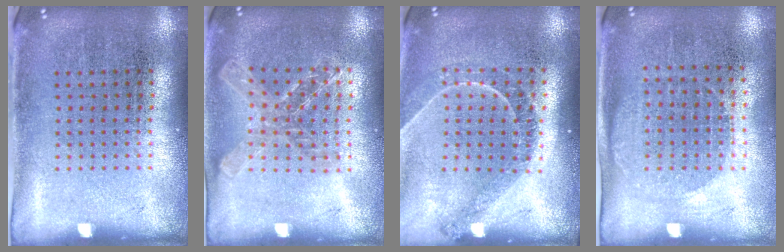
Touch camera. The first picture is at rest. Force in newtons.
{"total": 1.4, "press": 1.3, "slide": 0.4}
{"total": 1.2, "press": 1.2, "slide": 0.2}
{"total": 1.1, "press": 1.0, "slide": 0.5}